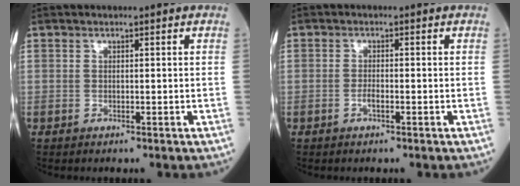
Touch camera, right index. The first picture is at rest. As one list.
[{"total": 1.4, "force": [-0.6, 0.3, 1.2], "torque": [-0.024, 0.001, -0.013]}]